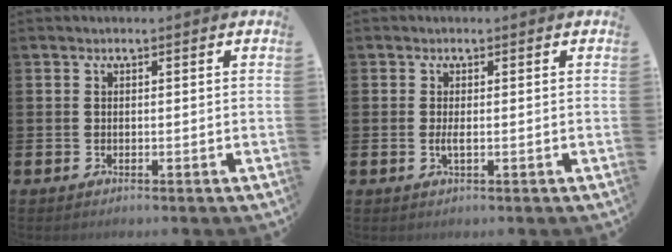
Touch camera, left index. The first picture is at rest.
{"total": 1.2, "force": [-0.2, 0.3, 1.1], "torque": [-0.029, 0.003, -0.003]}